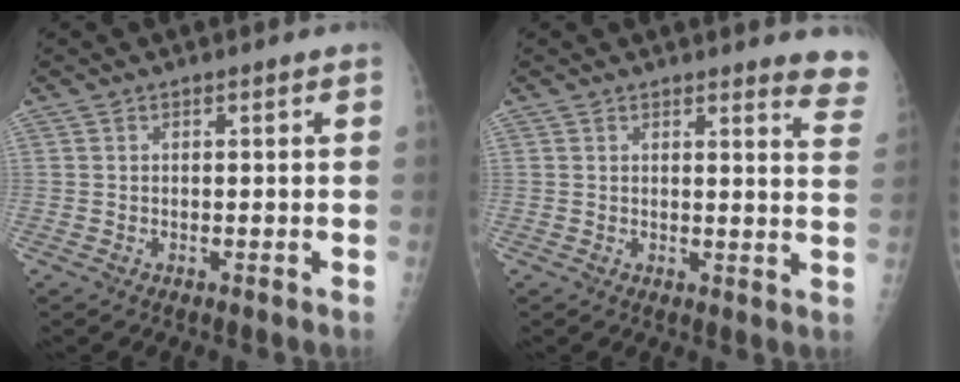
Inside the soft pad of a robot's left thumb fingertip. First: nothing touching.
{"total": 7.0, "force": [6.6, 0.9, 1.9], "torque": [0.005, -0.058, 0.046]}